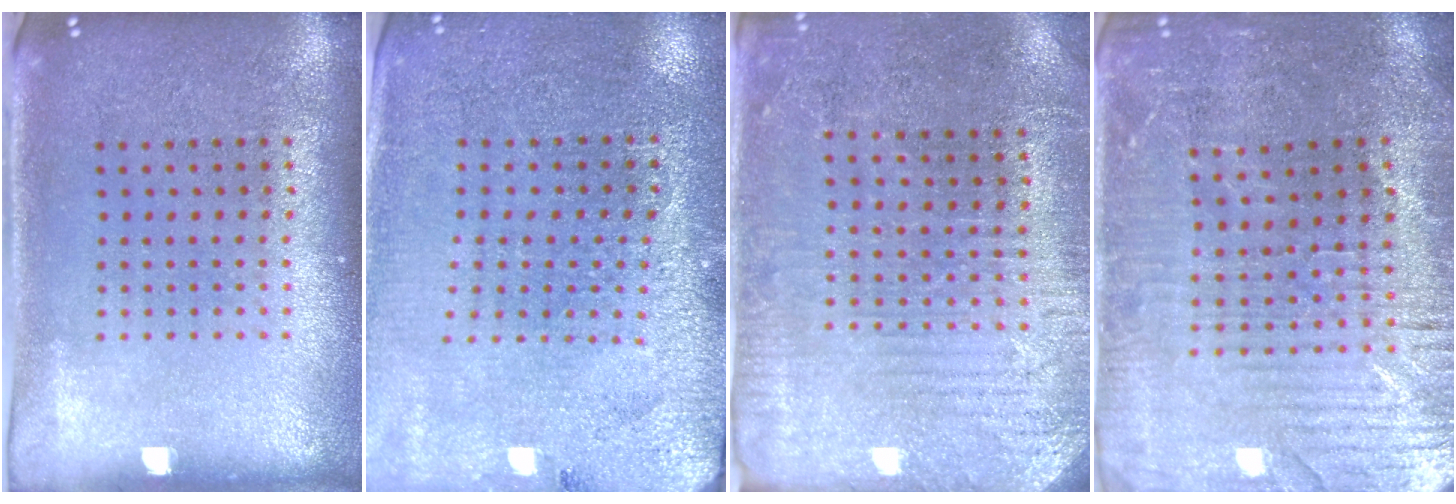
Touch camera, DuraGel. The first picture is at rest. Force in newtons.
{"total": 2.8, "press": 2.8, "slide": 0.2}
{"total": 2.9, "press": 2.8, "slide": 0.6}
{"total": 3.3, "press": 3.2, "slide": 0.7}